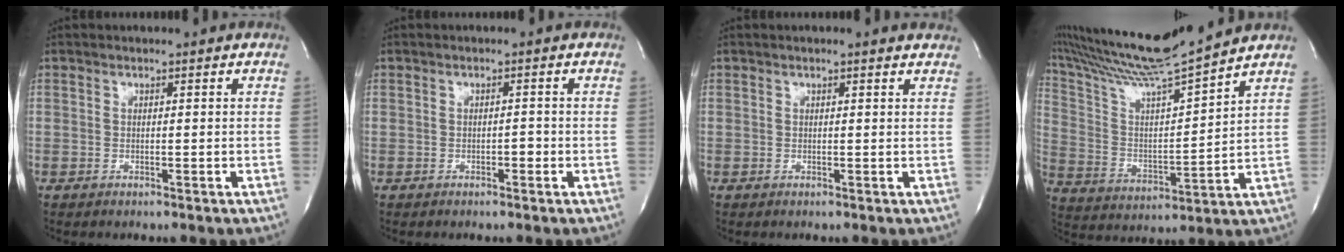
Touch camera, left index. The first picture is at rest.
{"total": 1.0, "force": [-0.5, 0.5, 0.8], "torque": [-0.011, 0.003, -0.007]}
{"total": 3.1, "force": [2.8, 0.4, 1.3], "torque": [-0.021, 0.010, 0.022]}
{"total": 16.6, "force": [15.0, -1.4, 7.0], "torque": [-0.144, -0.015, 0.266]}